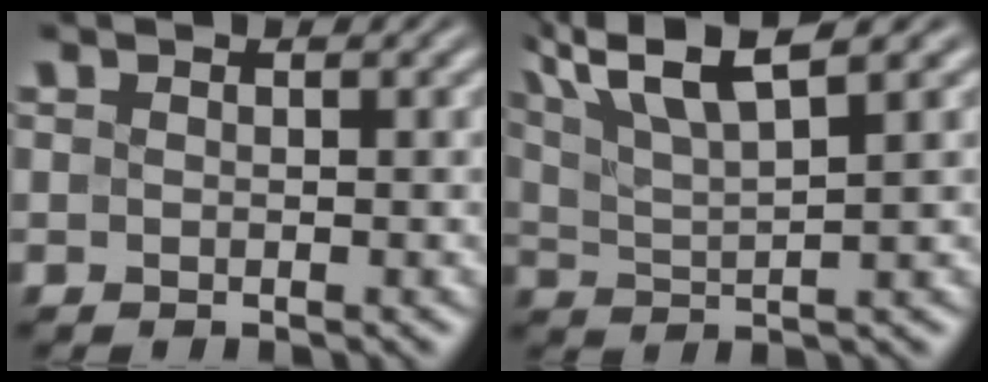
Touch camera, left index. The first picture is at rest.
{"total": 7.0, "force": [4.3, 1.7, 5.3], "torque": [-0.095, 0.019, 0.078]}